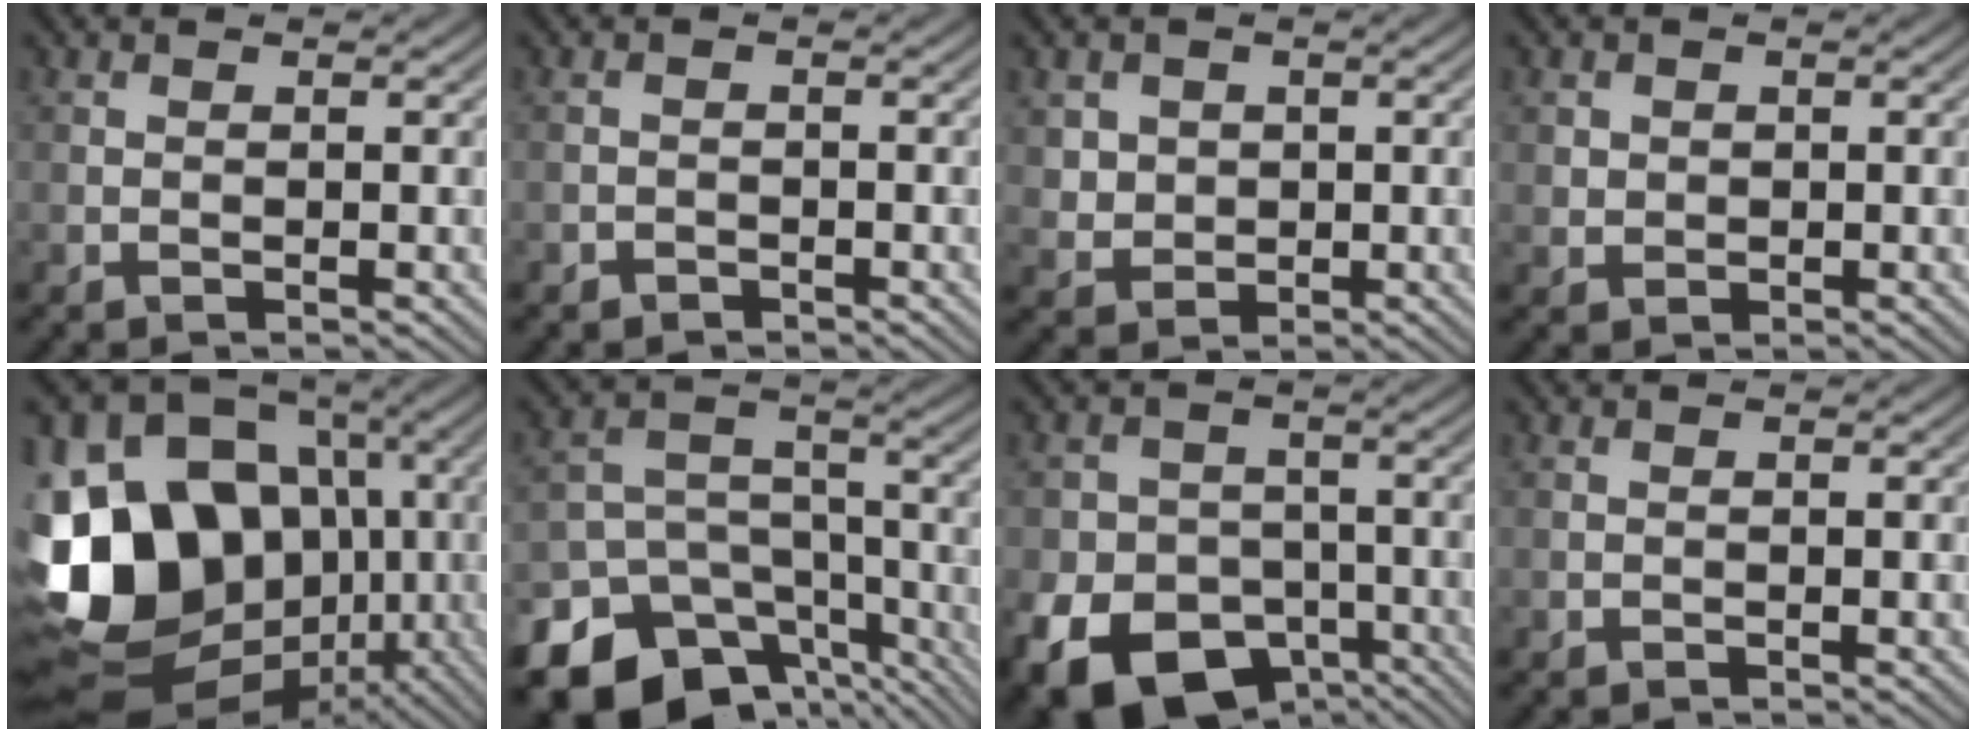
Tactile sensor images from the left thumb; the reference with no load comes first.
{"total": 0.9, "force": [-0.7, 0.5, 0.1], "torque": [0.000, 0.000, -0.016]}
{"total": 3.6, "force": [1.2, 3.2, 1.0], "torque": [-0.041, -0.012, 0.032]}
{"total": 1.9, "force": [0.4, 1.8, 0.5], "torque": [-0.014, -0.006, 0.009]}
{"total": 20.0, "force": [-2.2, 16.0, 11.9], "torque": [-0.272, -0.016, -0.035]}
{"total": 18.7, "force": [-12.4, 12.6, 6.1], "torque": [-0.147, -0.064, -0.161]}
{"total": 15.1, "force": [-7.6, 11.5, 6.1], "torque": [-0.122, -0.055, -0.134]}
{"total": 0.0}